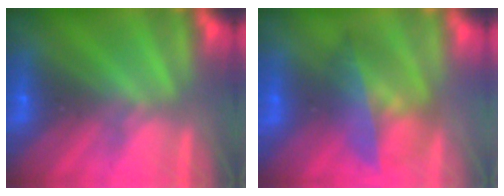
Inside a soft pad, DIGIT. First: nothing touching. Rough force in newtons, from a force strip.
{"total": 4.6}